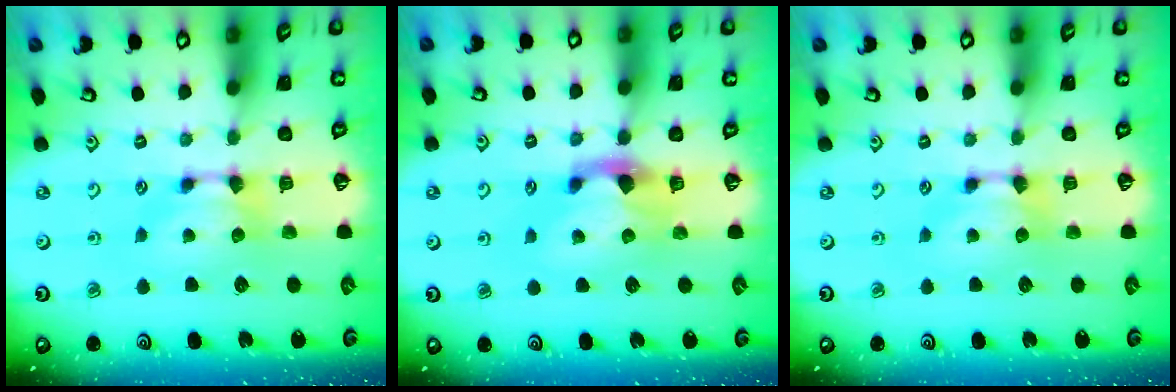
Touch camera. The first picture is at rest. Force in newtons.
{"total": 2.2, "press": 1.9, "slide": 1.2}
{"total": 0.0}